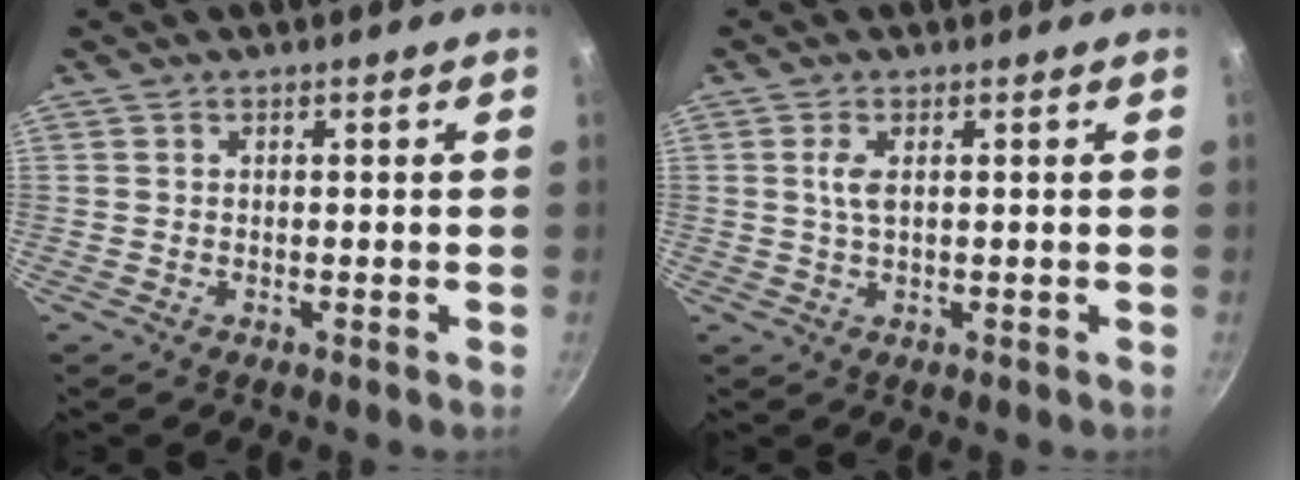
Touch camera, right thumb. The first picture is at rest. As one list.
[{"total": 2.6, "force": [0.6, 1.1, 2.3], "torque": [-0.048, -0.001, 0.012]}]